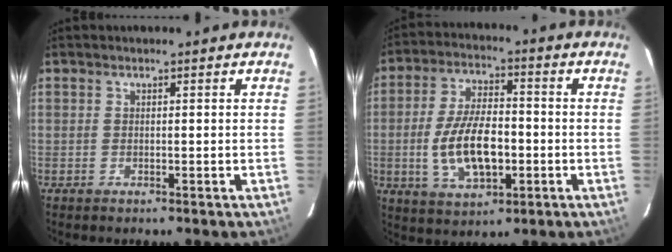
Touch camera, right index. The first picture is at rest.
{"total": 12.8, "force": [-2.5, 6.0, 11.0], "torque": [-0.218, 0.001, -0.037]}